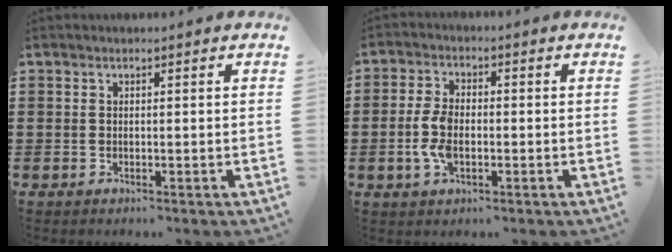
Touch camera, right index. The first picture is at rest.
{"total": 5.2, "force": [-1.1, 2.9, 4.1], "torque": [-0.103, -0.001, -0.027]}